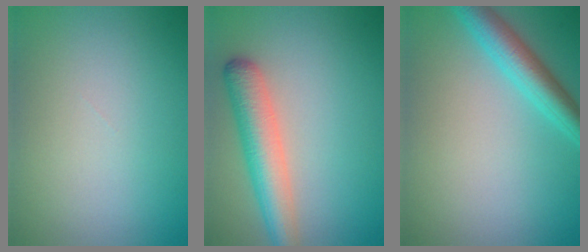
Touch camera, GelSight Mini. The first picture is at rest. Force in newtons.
{"total": 5.0, "press": 5.0, "slide": 0.2}
{"total": 4.1, "press": 4.1, "slide": 0.2}